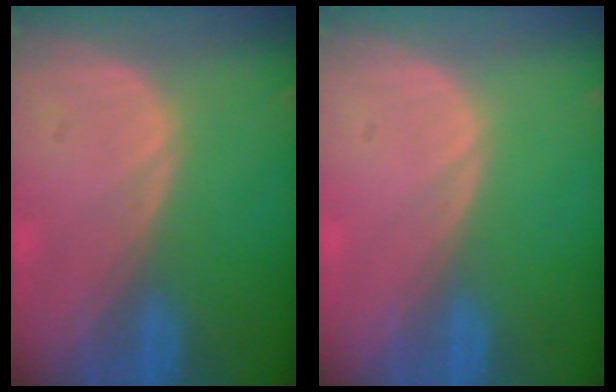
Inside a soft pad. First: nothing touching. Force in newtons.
{"total": 0.0}